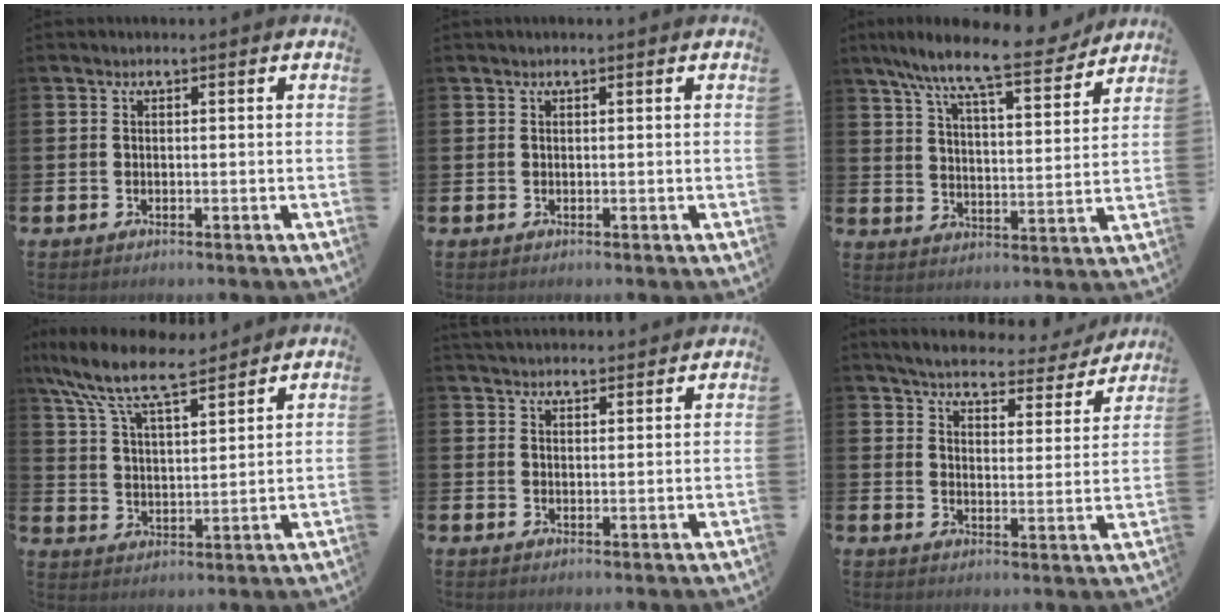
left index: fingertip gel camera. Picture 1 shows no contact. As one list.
[{"total": 0.0}, {"total": 10.2, "force": [9.0, 1.2, 4.8], "torque": [-0.114, -0.058, 0.149]}, {"total": 9.7, "force": [8.4, 2.1, 4.4], "torque": [-0.124, -0.041, 0.149]}, {"total": 3.3, "force": [3.3, 0.4, 0.1], "torque": [-0.007, -0.017, 0.061]}, {"total": 5.0, "force": [4.7, 1.0, 1.2], "torque": [-0.045, -0.034, 0.077]}]